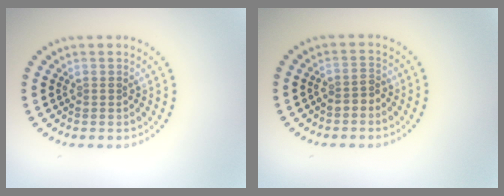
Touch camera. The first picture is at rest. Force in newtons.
{"total": 1.4, "press": 1.2, "slide": 0.7}